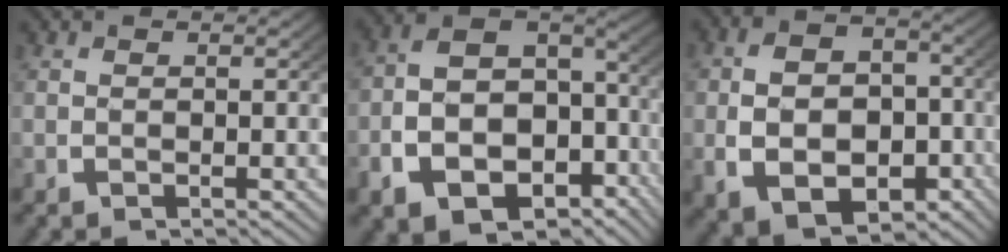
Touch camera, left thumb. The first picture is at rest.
{"total": 14.2, "force": [-3.7, 10.5, 8.9], "torque": [-0.180, -0.040, -0.046]}
{"total": 10.1, "force": [-2.0, 7.3, 6.7], "torque": [-0.117, -0.033, -0.013]}